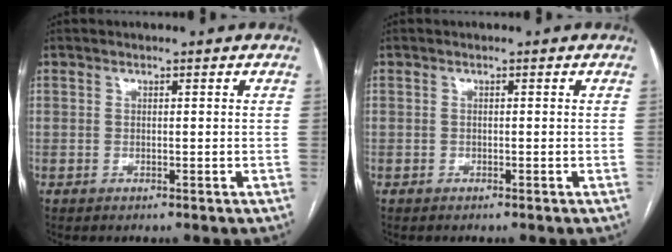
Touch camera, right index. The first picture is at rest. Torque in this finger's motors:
{"motor_torque": [-0.08, 0.01, -0.02, 0.00]}